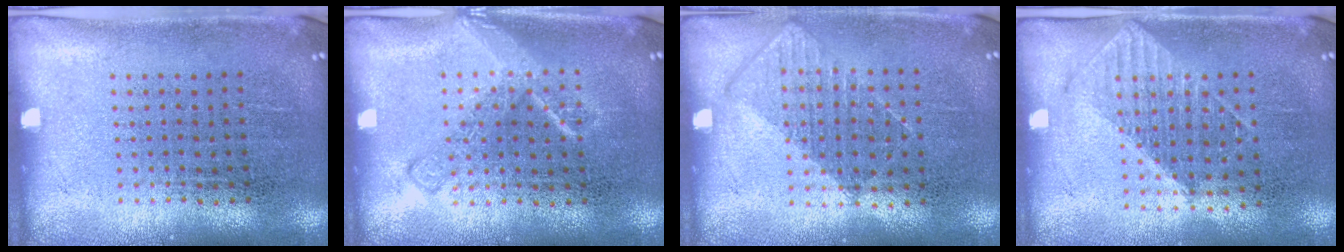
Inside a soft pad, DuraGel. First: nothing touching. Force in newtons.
{"total": 2.1, "press": 2.1, "slide": 0.3}
{"total": 0.8, "press": 0.8, "slide": 0.4}
{"total": 1.1, "press": 1.0, "slide": 0.3}